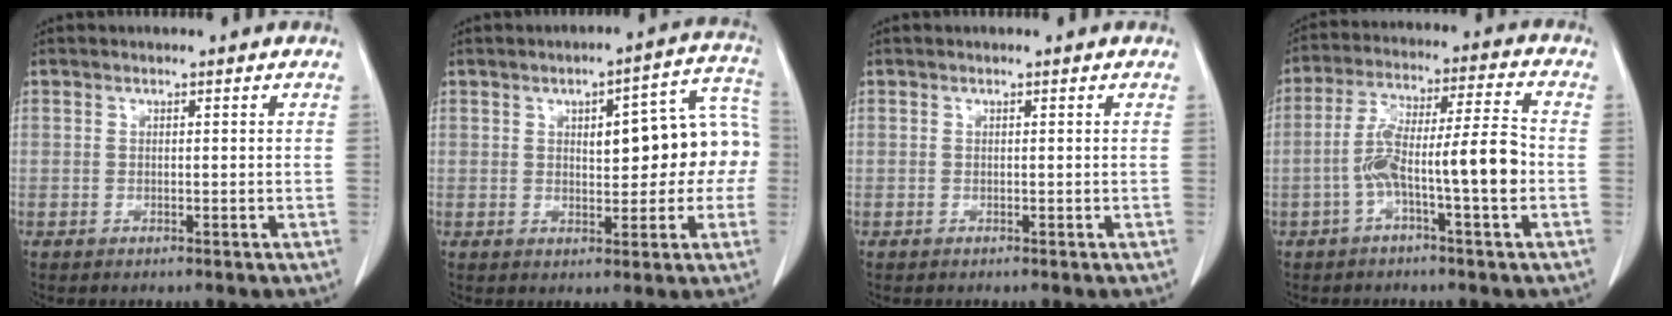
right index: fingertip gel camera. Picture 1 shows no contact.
{"total": 12.0, "force": [0.9, 4.4, 11.1], "torque": [-0.131, 0.044, 0.016]}
{"total": 0.0}
{"total": 10.8, "force": [-2.8, 0.6, 10.4], "torque": [-0.186, 0.029, -0.049]}